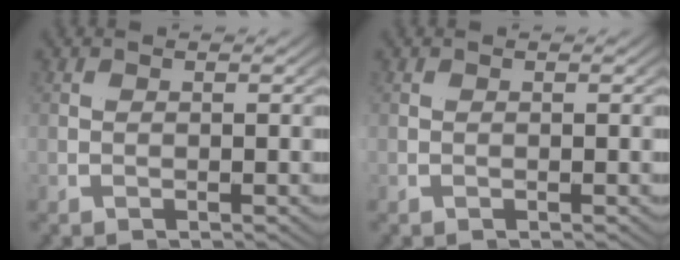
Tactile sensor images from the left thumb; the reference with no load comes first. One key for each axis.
{"total": 0.0}